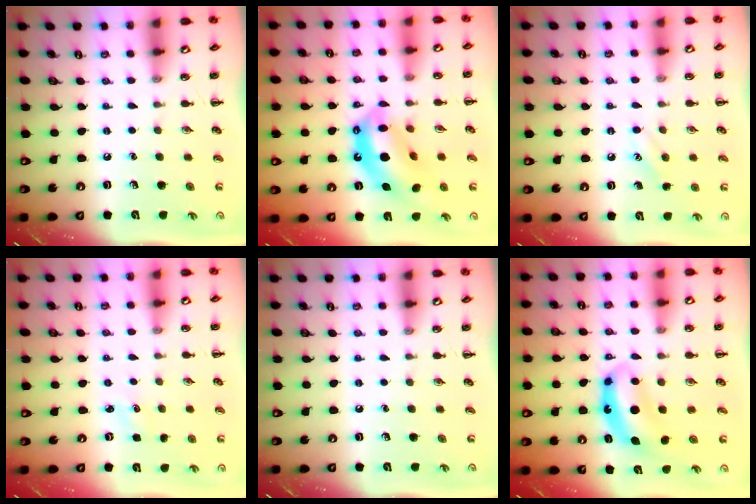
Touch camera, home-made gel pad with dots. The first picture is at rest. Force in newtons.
{"total": 14.2, "press": 13.7, "slide": 4.0}
{"total": 6.5, "press": 6.3, "slide": 1.8}
{"total": 1.5, "press": 1.4, "slide": 0.4}
{"total": 0.0}
{"total": 7.6, "press": 7.5, "slide": 1.3}